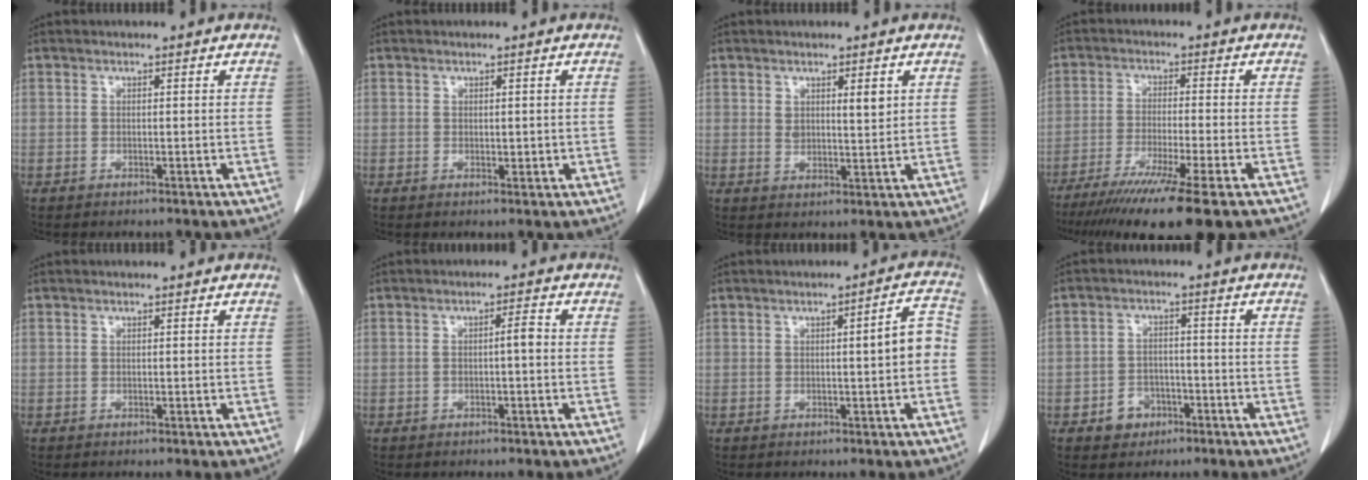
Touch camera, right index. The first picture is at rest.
{"total": 1.3, "force": [0.0, 0.7, 1.1], "torque": [-0.013, -0.003, 0.004]}
{"total": 3.4, "force": [1.6, 1.1, 2.8], "torque": [-0.047, -0.005, 0.029]}
{"total": 14.4, "force": [-10.2, -0.3, 10.1], "torque": [-0.160, -0.046, -0.163]}
{"total": 0.0}
{"total": 2.2, "force": [-0.2, 0.2, 2.2], "torque": [-0.034, 0.004, -0.004]}
{"total": 4.6, "force": [-0.4, 0.6, 4.5], "torque": [-0.058, 0.016, -0.006]}
{"total": 4.3, "force": [-2.2, 3.5, 1.3], "torque": [-0.018, 0.012, -0.031]}